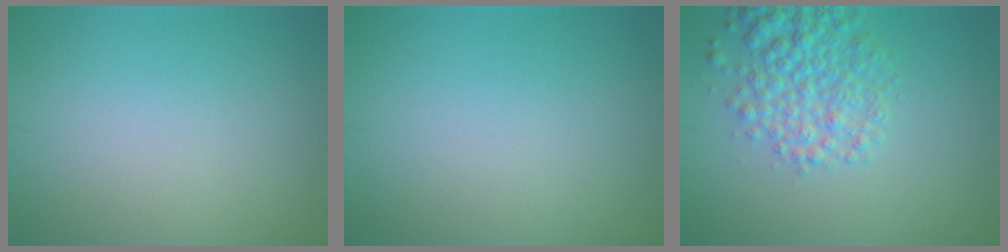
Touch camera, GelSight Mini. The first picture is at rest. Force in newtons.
{"total": 0.0}
{"total": 4.7, "press": 4.7, "slide": 0.3}